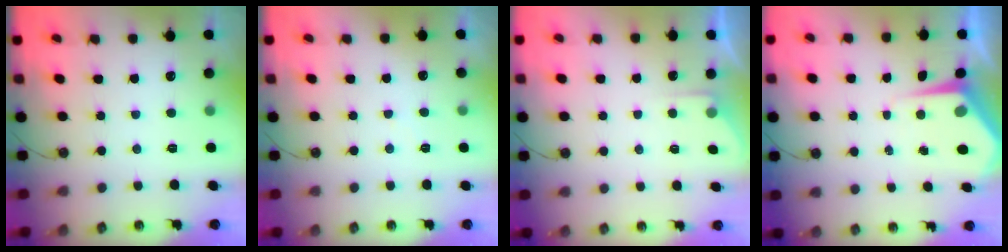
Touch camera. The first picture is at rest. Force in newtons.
{"total": 3.8, "press": 3.8, "slide": 0.6}
{"total": 3.1, "press": 3.1, "slide": 0.5}
{"total": 5.7, "press": 5.7, "slide": 0.5}